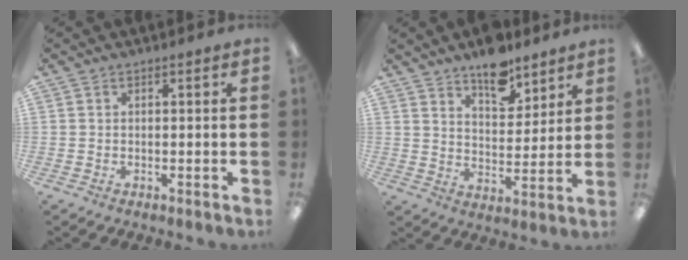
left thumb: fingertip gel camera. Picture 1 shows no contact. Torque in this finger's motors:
{"motor_torque": [1.28, 0.56, 0.93, -0.74, 0.02]}